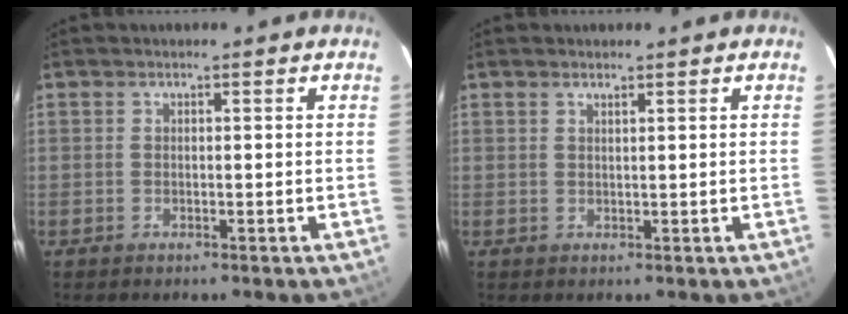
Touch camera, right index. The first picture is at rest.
{"total": 0.9, "force": [0.8, -0.2, 0.4], "torque": [-0.007, 0.000, 0.013]}